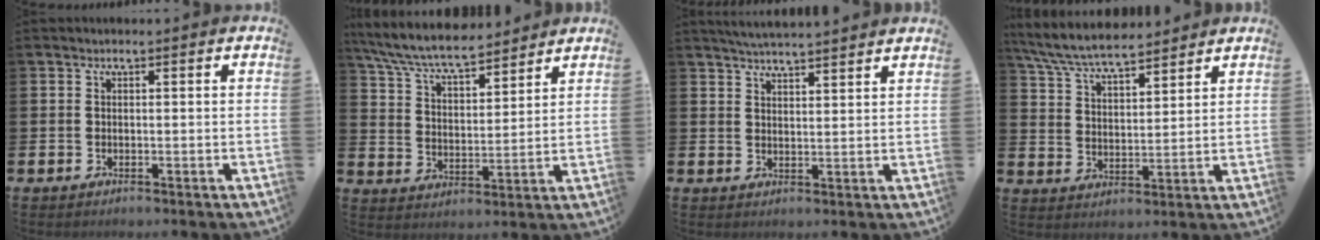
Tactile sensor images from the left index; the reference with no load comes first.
{"total": 7.8, "force": [7.2, 1.1, 2.6], "torque": [-0.083, -0.039, 0.130]}
{"total": 4.3, "force": [4.2, -0.3, 0.3], "torque": [-0.011, -0.021, 0.076]}
{"total": 7.1, "force": [6.7, 1.1, 2.0], "torque": [-0.069, -0.029, 0.122]}